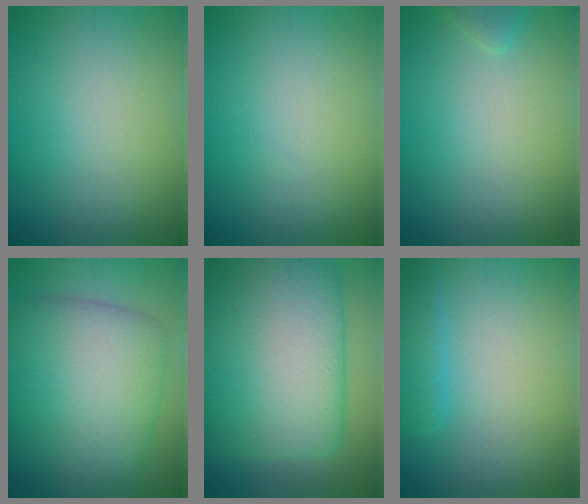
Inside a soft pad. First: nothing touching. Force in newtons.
{"total": 0.0}
{"total": 0.8, "press": 0.8, "slide": 0.1}
{"total": 10.0, "press": 10.0, "slide": 0.4}
{"total": 14.0, "press": 14.0, "slide": 0.7}
{"total": 2.2, "press": 2.2, "slide": 0.1}